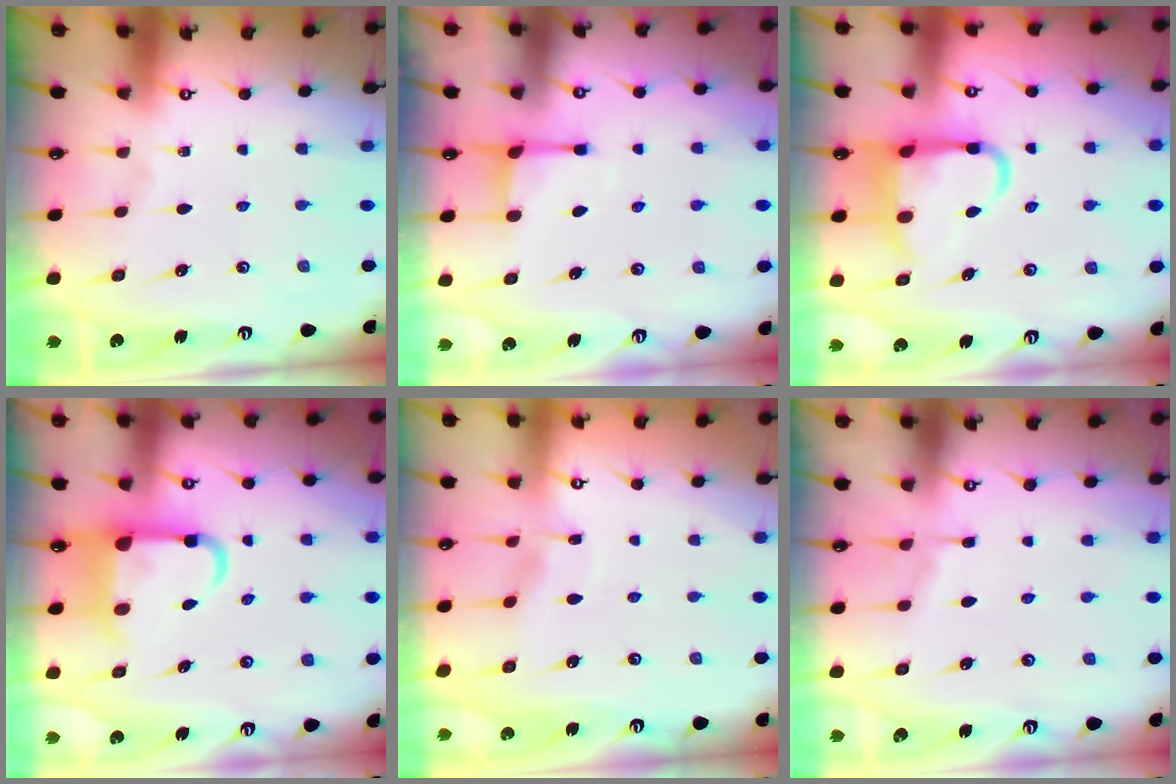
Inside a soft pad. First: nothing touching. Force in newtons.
{"total": 2.2, "press": 2.1, "slide": 0.7}
{"total": 9.6, "press": 9.5, "slide": 1.4}
{"total": 7.3, "press": 7.0, "slide": 2.1}
{"total": 3.3, "press": 3.3, "slide": 0.4}
{"total": 3.3, "press": 3.3, "slide": 0.3}